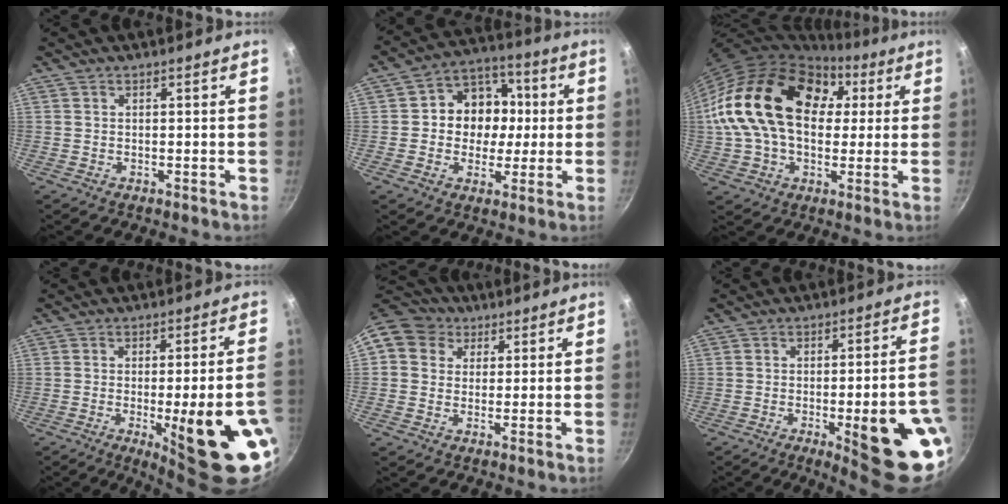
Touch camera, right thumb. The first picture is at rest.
{"total": 12.2, "force": [0.4, 10.6, 6.1], "torque": [-0.046, 0.021, -0.011]}
{"total": 24.6, "force": [4.8, 16.8, 17.3], "torque": [-0.295, 0.032, 0.073]}
{"total": 19.4, "force": [-6.2, 4.0, 17.9], "torque": [-0.218, 0.015, -0.070]}
{"total": 9.8, "force": [3.3, 8.5, 3.7], "torque": [-0.051, 0.016, 0.041]}
{"total": 19.6, "force": [-6.5, 4.8, 17.9], "torque": [-0.196, 0.022, -0.076]}